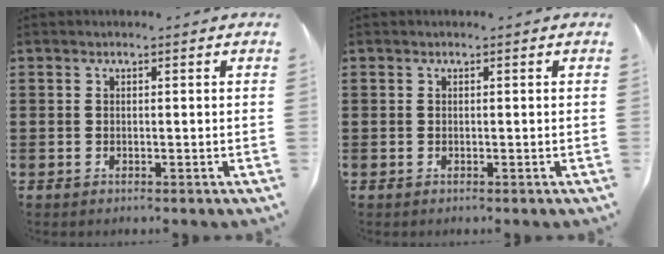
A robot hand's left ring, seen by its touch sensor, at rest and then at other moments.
{"total": 0.0}